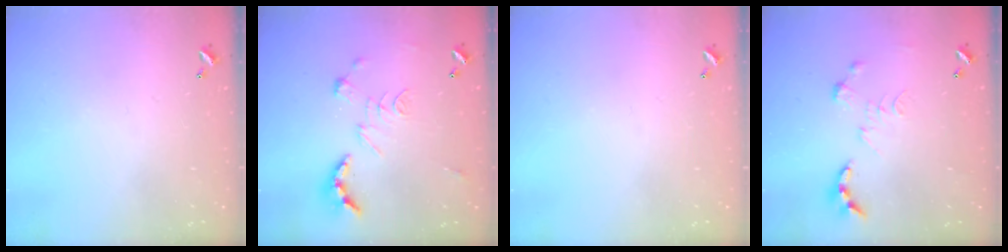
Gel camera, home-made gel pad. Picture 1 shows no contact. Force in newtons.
{"total": 2.5, "press": 2.0, "slide": 1.5}
{"total": 0.0}
{"total": 0.0}